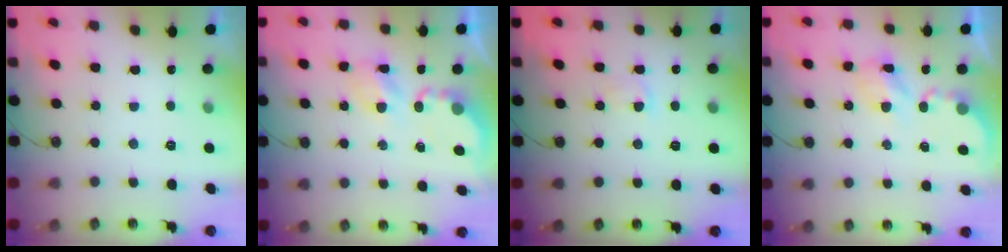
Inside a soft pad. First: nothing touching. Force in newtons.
{"total": 4.4, "press": 4.3, "slide": 0.2}
{"total": 1.5, "press": 1.4, "slide": 0.3}
{"total": 4.4, "press": 4.3, "slide": 0.7}